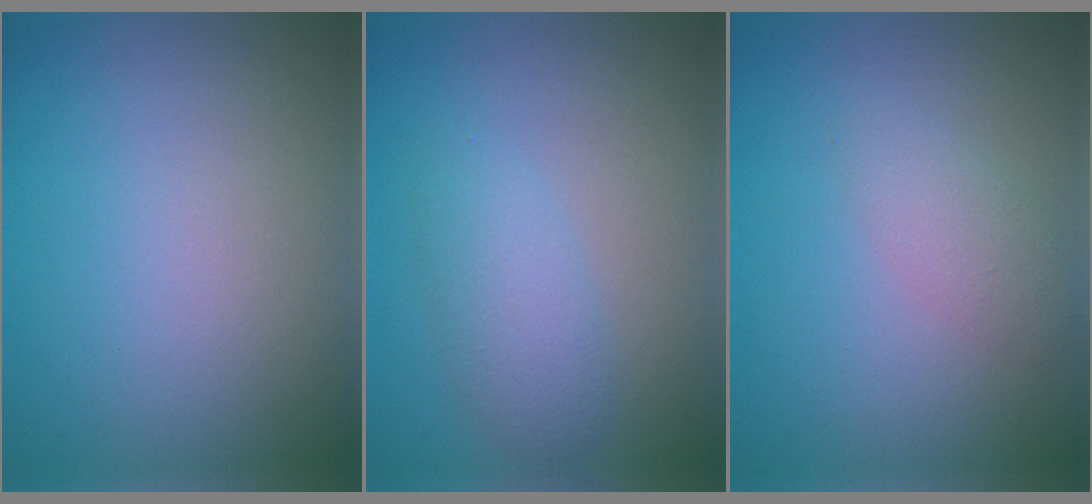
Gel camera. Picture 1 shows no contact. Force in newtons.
{"total": 2.7, "press": 2.7, "slide": 0.1}
{"total": 2.0, "press": 2.0, "slide": 0.1}